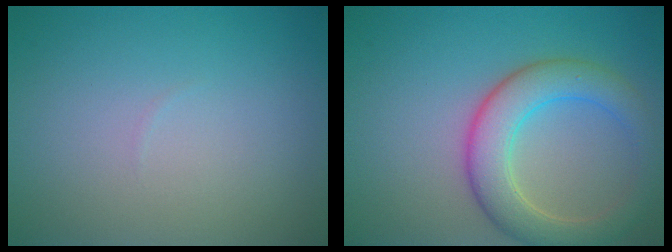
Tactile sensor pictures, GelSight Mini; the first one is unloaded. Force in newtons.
{"total": 5.8, "press": 5.7, "slide": 0.3}